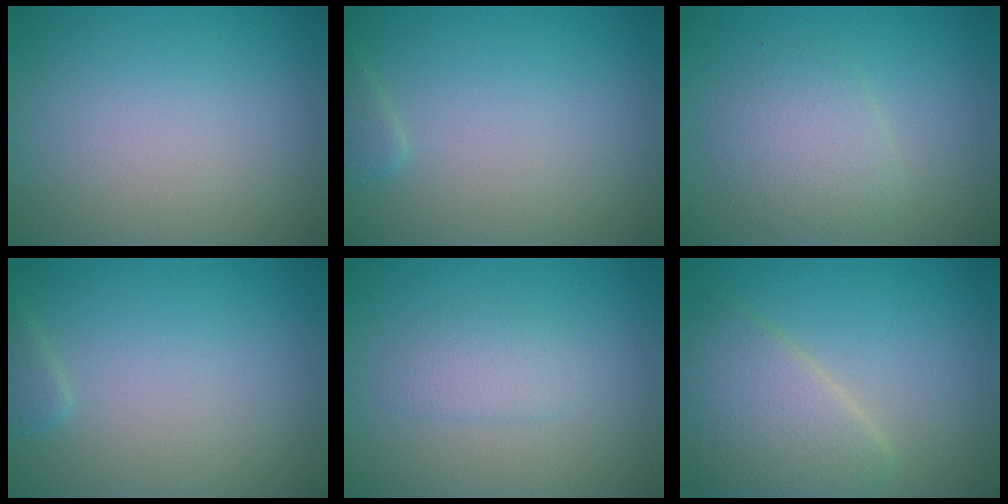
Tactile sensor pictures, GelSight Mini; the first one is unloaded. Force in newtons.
{"total": 0.9, "press": 0.9, "slide": 0.0}
{"total": 3.0, "press": 3.0, "slide": 0.1}
{"total": 0.9, "press": 0.9, "slide": 0.0}
{"total": 1.7, "press": 1.7, "slide": 0.1}
{"total": 5.2, "press": 5.2, "slide": 0.3}